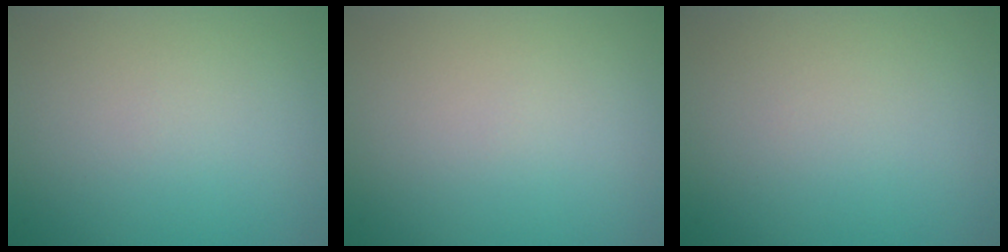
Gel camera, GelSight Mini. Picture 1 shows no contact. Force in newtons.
{"total": 0.0}
{"total": 0.0}